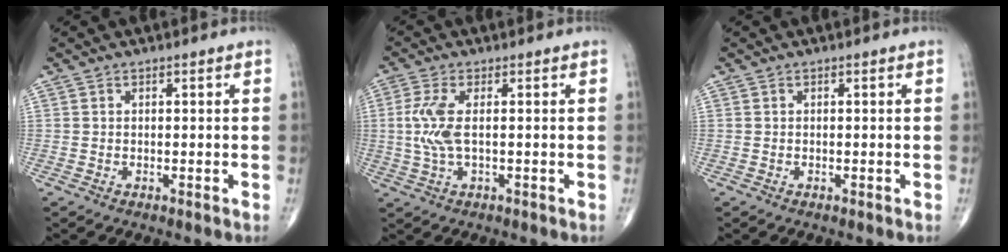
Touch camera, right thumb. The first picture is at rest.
{"total": 6.0, "force": [0.4, 2.0, 5.7], "torque": [-0.157, 0.002, 0.005]}
{"total": 0.0}